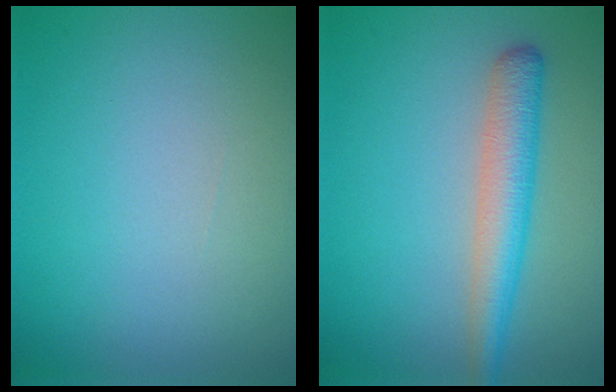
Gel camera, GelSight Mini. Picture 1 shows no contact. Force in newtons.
{"total": 4.1, "press": 4.1, "slide": 0.1}